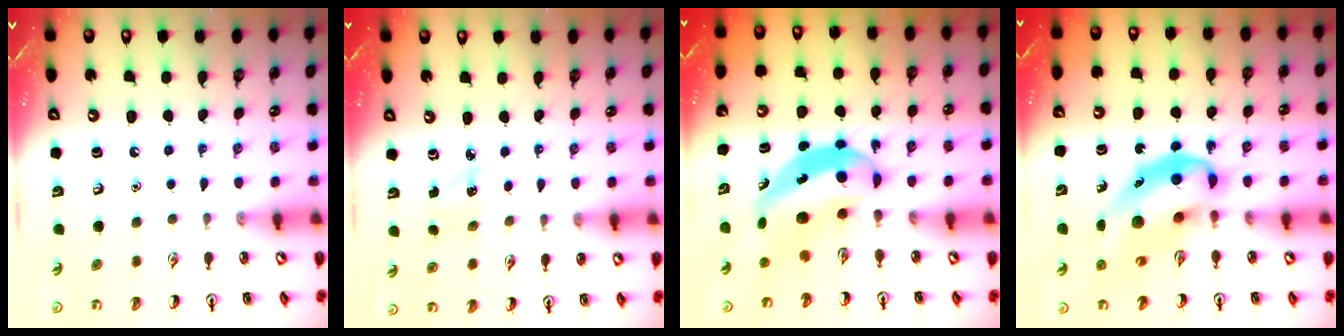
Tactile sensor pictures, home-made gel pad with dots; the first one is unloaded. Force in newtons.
{"total": 2.7, "press": 2.5, "slide": 1.0}
{"total": 6.6, "press": 6.4, "slide": 1.8}
{"total": 12.5, "press": 12.0, "slide": 3.5}